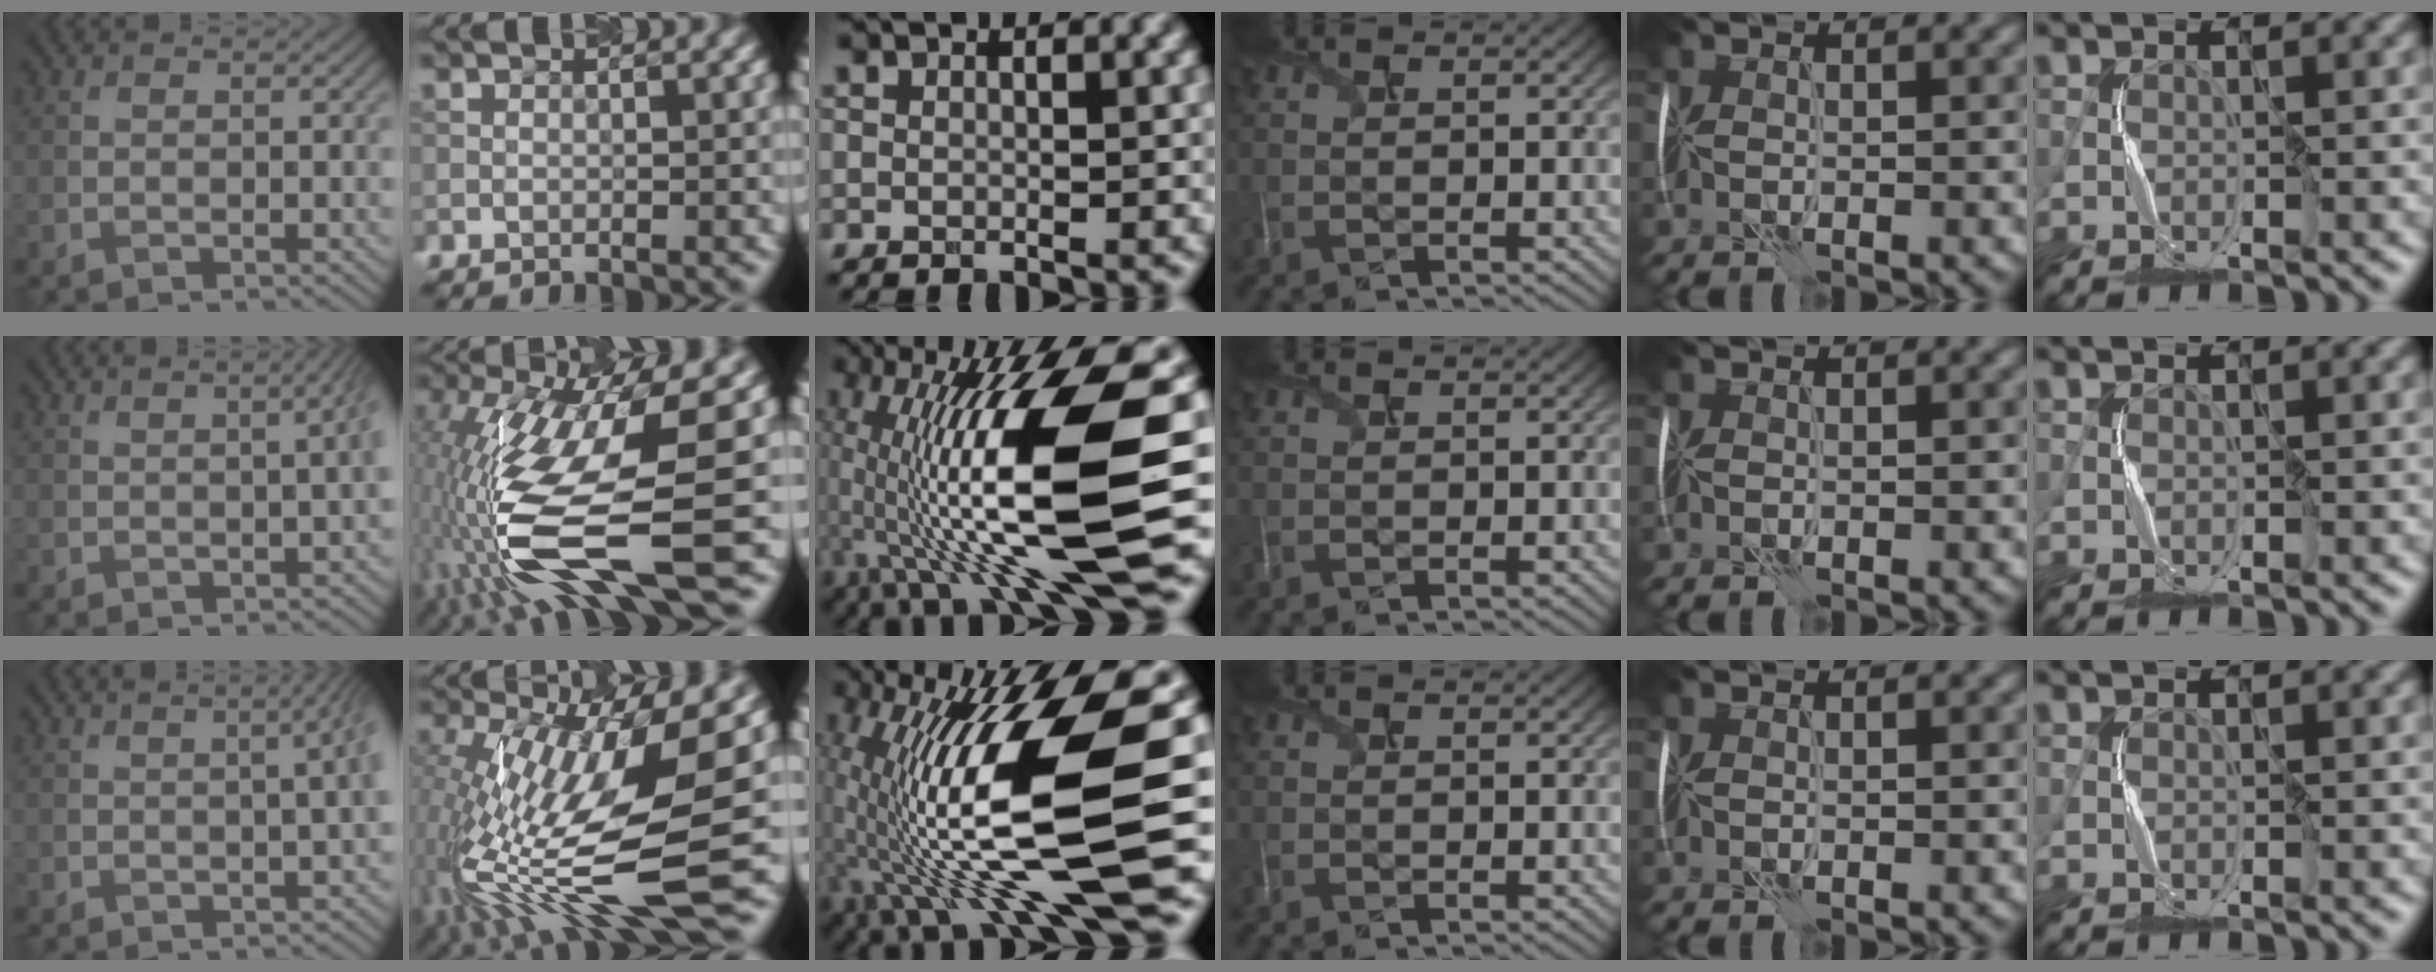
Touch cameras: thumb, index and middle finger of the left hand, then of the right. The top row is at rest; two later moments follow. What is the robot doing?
{"motion": "shake", "object": "plastic piggy bank"}